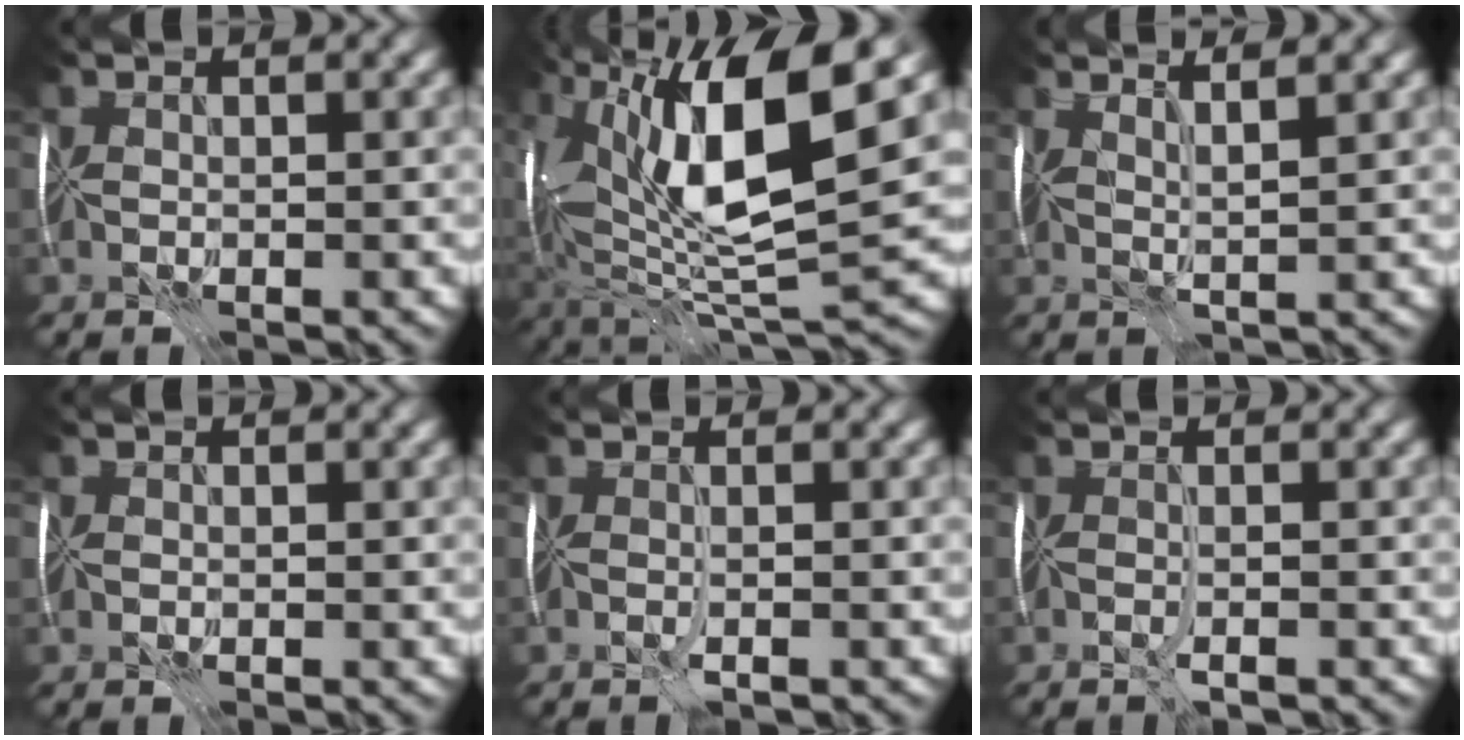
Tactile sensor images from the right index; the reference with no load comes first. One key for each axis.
{"total": 13.7, "fx": 4.2, "fy": 4.1, "fz": 12.4, "tx": -0.234, "ty": 0.006, "tz": 0.075}
{"total": 2.0, "fx": 1.4, "fy": -0.5, "fz": 1.4, "tx": -0.019, "ty": 0.002, "tz": 0.019}
{"total": 1.0, "fx": -0.2, "fy": 0.9, "fz": 0.3, "tx": 0.006, "ty": 0.006, "tz": -0.005}
{"total": 0.9, "fx": -0.7, "fy": -0.4, "fz": 0.4, "tx": -0.008, "ty": -0.005, "tz": -0.013}
{"total": 1.2, "fx": -1.0, "fy": -0.4, "fz": 0.6, "tx": -0.012, "ty": -0.005, "tz": -0.021}